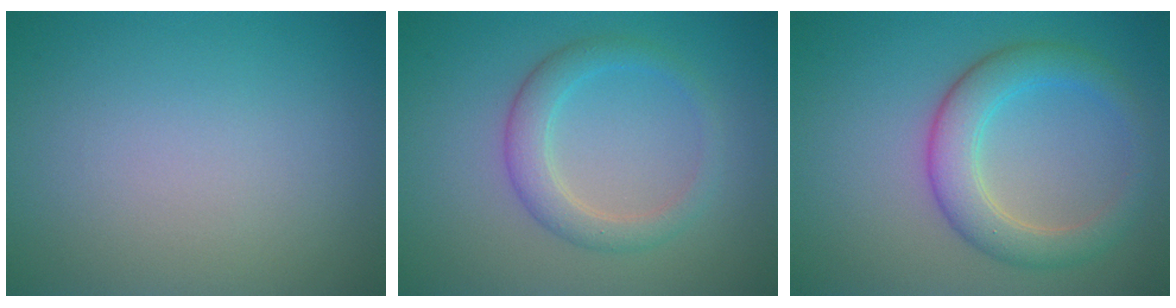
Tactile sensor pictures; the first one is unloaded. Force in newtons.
{"total": 2.2, "press": 2.2, "slide": 0.2}
{"total": 4.7, "press": 4.7, "slide": 0.1}